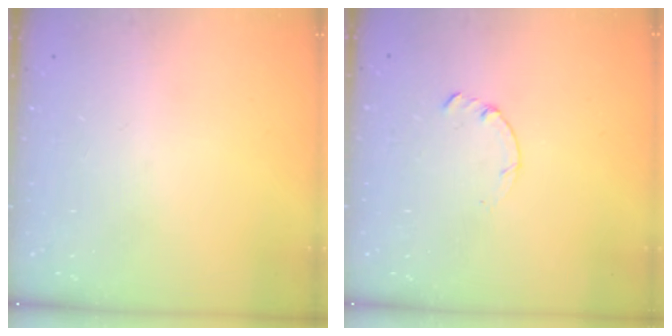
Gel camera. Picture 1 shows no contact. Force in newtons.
{"total": 0.0}